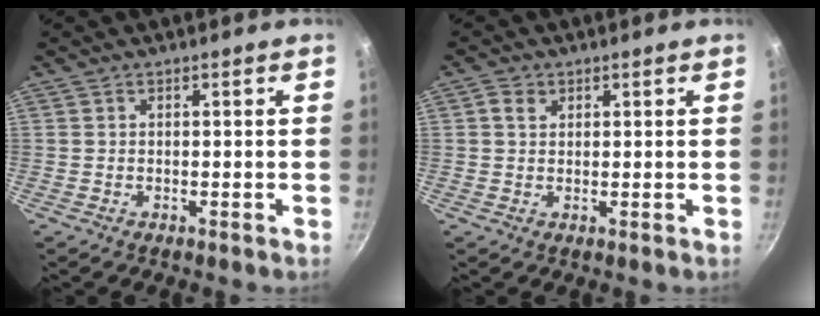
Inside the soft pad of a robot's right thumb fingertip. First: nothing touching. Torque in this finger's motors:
{"motor_torque": [-0.11, 0.00, 0.06, 0.01, -0.01]}